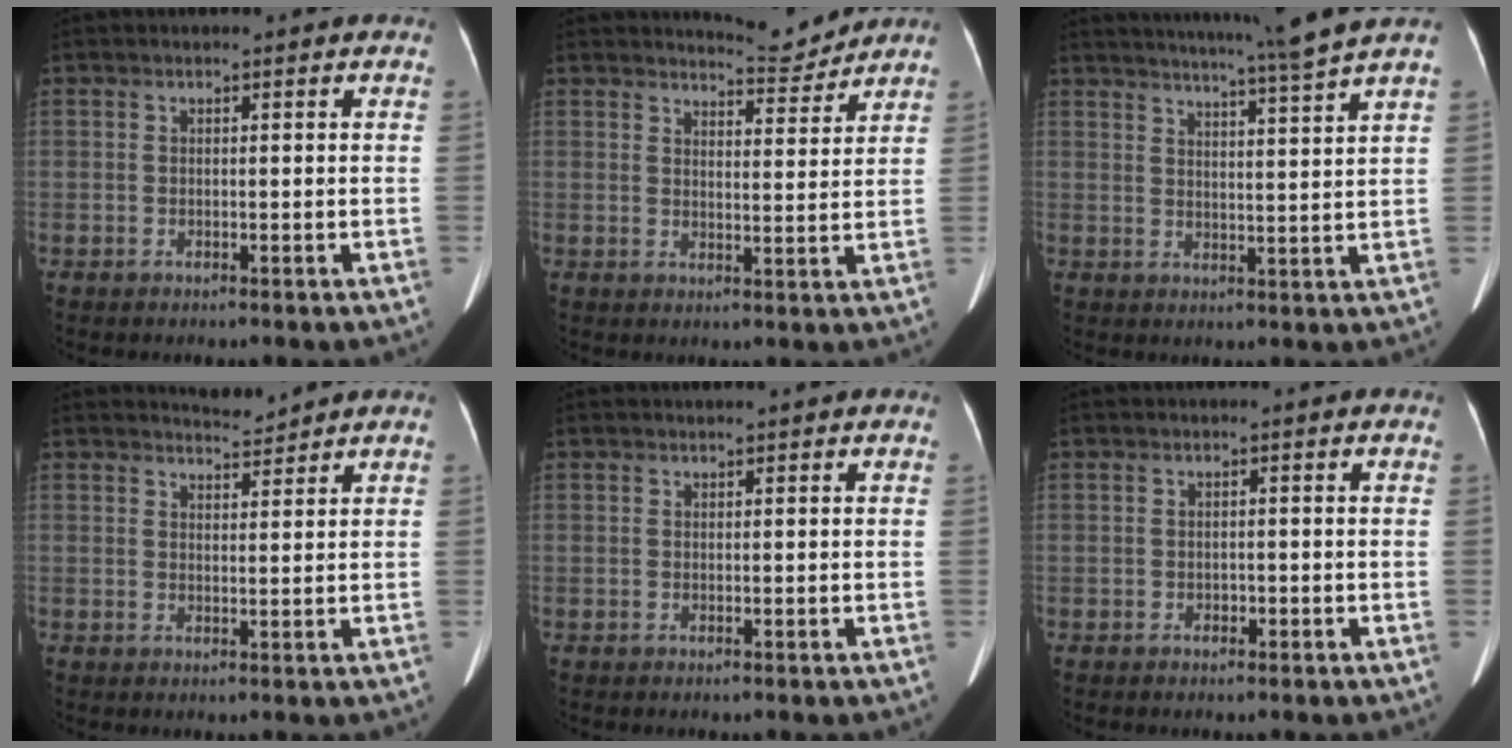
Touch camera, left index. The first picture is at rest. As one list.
[{"total": 4.5, "force": [4.5, 0.0, -0.2], "torque": [-0.005, -0.017, 0.063]}, {"total": 10.3, "force": [8.9, -2.5, 4.5], "torque": [-0.069, -0.023, 0.119]}, {"total": 2.2, "force": [2.1, -0.3, -0.4], "torque": [-0.002, -0.004, 0.041]}, {"total": 0.0}, {"total": 1.0, "force": [-0.7, 0.6, 0.4], "torque": [-0.005, 0.002, -0.011]}]